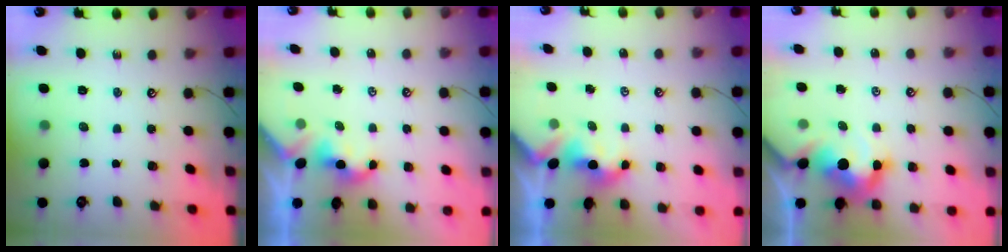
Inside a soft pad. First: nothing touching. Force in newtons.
{"total": 0.6, "press": 0.5, "slide": 0.3}
{"total": 1.9, "press": 1.9, "slide": 0.2}
{"total": 7.3, "press": 7.2, "slide": 1.0}